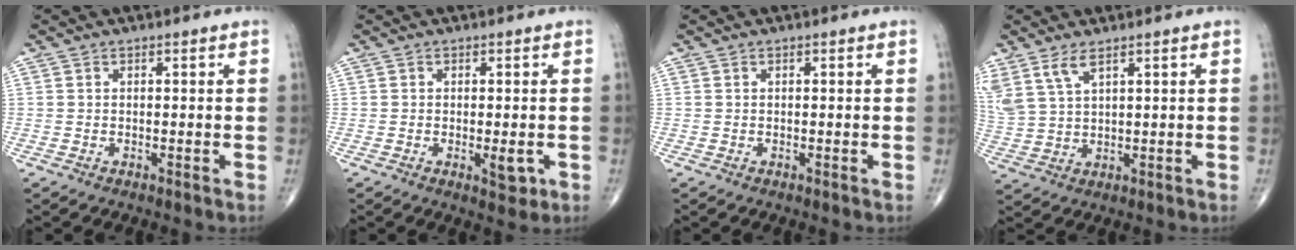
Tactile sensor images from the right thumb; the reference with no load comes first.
{"total": 3.4, "force": [-0.8, 1.3, 3.0], "torque": [-0.033, -0.005, -0.008]}
{"total": 0.0}
{"total": 7.1, "force": [4.5, 2.8, 4.7], "torque": [-0.112, -0.009, 0.102]}